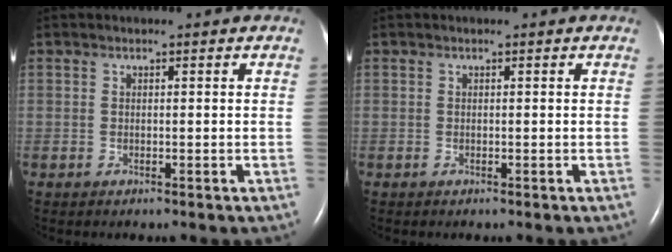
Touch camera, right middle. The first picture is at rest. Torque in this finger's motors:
{"motor_torque": [-0.04, 0.11, 0.00, 0.01]}